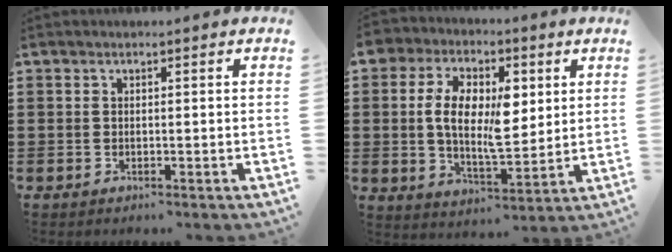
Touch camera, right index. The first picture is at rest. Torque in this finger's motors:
{"motor_torque": [2.14, 0.00, 1.05, 0.21]}